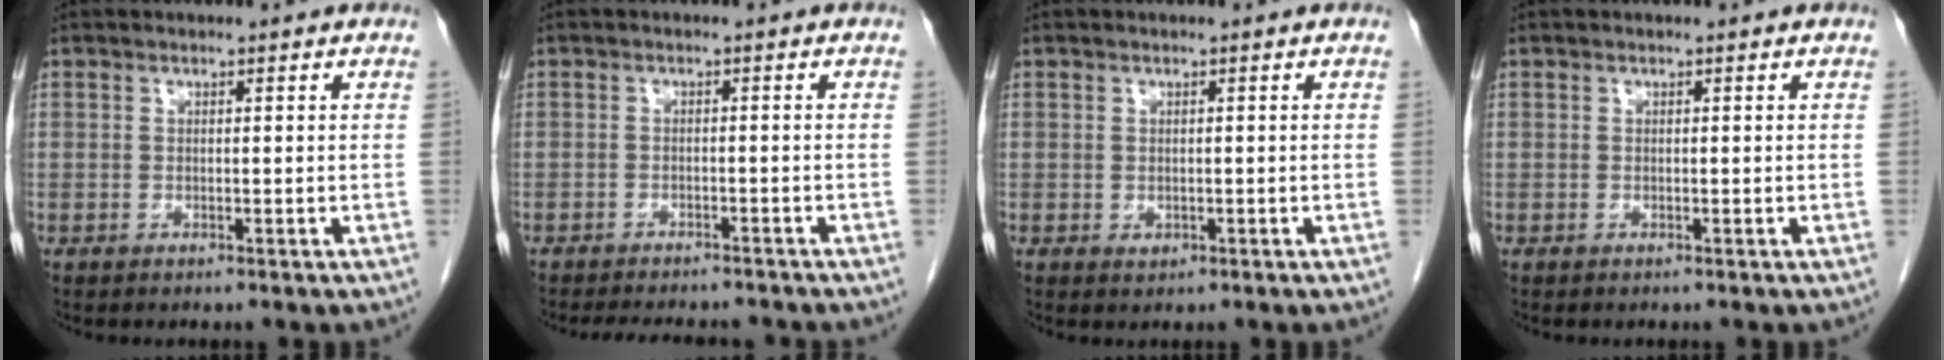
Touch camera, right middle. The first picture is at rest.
{"total": 8.2, "force": [-7.5, 2.0, 2.6], "torque": [-0.034, -0.001, -0.096]}
{"total": 0.8, "force": [-0.2, 0.6, 0.5], "torque": [-0.007, 0.000, 0.000]}
{"total": 0.0}